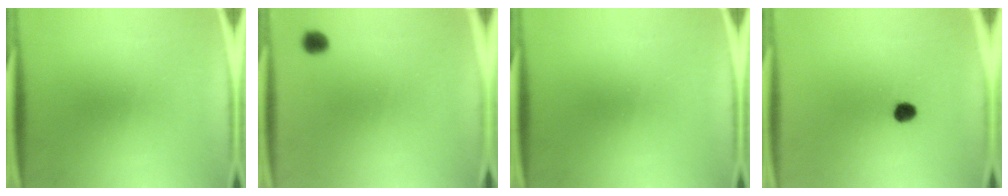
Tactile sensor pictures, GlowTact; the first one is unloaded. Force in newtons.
{"total": 2.3}
{"total": 0.0}
{"total": 2.8}